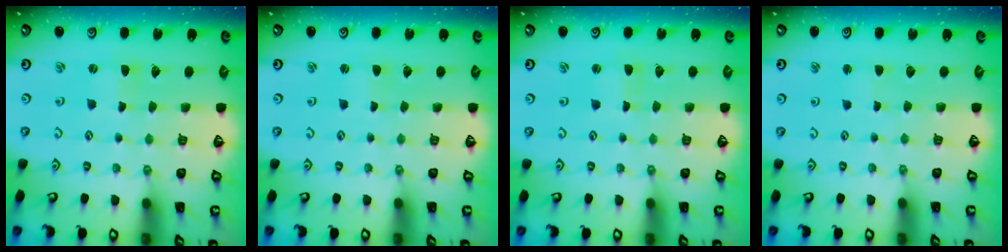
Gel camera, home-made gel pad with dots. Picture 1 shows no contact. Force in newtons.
{"total": 1.2, "press": 1.2, "slide": 0.3}
{"total": 1.3, "press": 1.3, "slide": 0.1}
{"total": 1.3, "press": 1.3, "slide": 0.2}